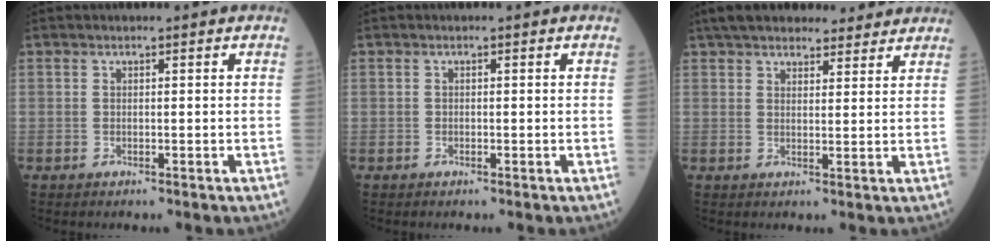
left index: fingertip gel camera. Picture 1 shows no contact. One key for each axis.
{"total": 0.0}
{"total": 15.1, "fx": 13.1, "fy": 4.4, "fz": 5.9, "tx": -0.082, "ty": 0.037, "tz": 0.187}